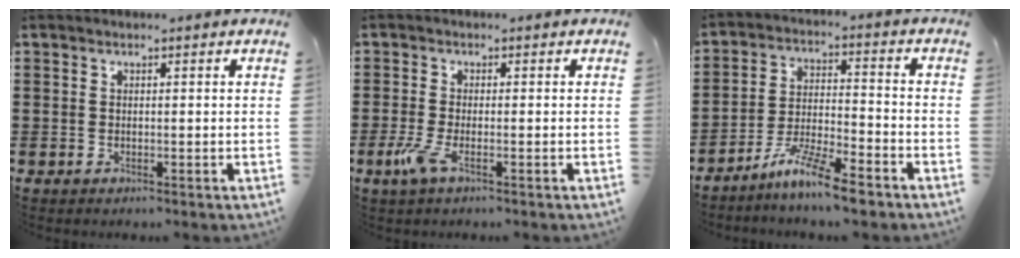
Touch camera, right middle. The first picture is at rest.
{"total": 3.0, "force": [-1.2, 0.6, 2.7], "torque": [-0.068, -0.010, -0.028]}
{"total": 8.1, "force": [-6.7, 0.4, 4.6], "torque": [-0.092, -0.002, -0.127]}